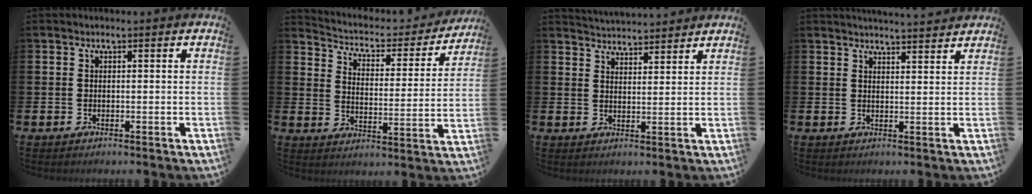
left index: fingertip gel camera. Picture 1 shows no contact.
{"total": 4.7, "force": [4.3, 1.7, 1.1], "torque": [-0.043, -0.038, 0.065]}
{"total": 4.0, "force": [4.0, 0.2, -0.3], "torque": [-0.004, -0.024, 0.073]}
{"total": 3.3, "force": [3.3, -0.3, 0.0], "torque": [-0.006, -0.020, 0.061]}